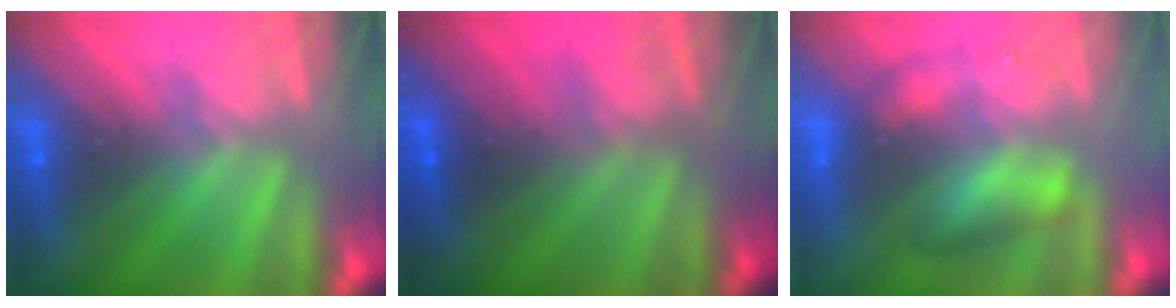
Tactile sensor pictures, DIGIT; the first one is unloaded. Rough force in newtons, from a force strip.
{"total": 2.9}
{"total": 2.5}